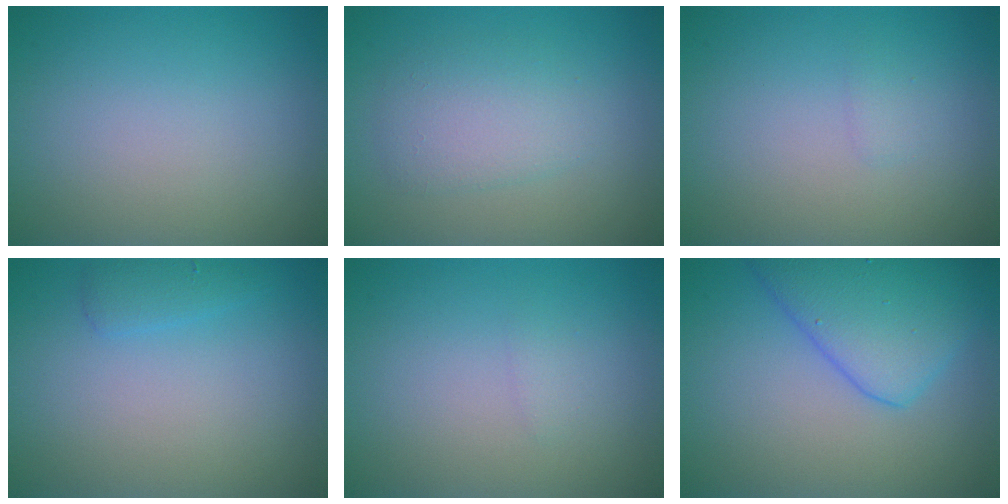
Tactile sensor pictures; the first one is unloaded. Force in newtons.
{"total": 3.0, "press": 3.0, "slide": 0.1}
{"total": 0.7, "press": 0.7, "slide": 0.1}
{"total": 1.3, "press": 1.3, "slide": 0.1}
{"total": 0.5, "press": 0.5, "slide": 0.0}
{"total": 5.7, "press": 5.7, "slide": 0.3}